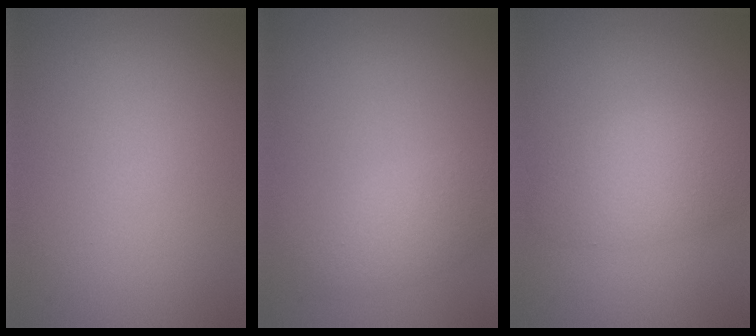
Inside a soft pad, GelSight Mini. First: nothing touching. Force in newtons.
{"total": 2.7, "press": 2.7, "slide": 0.1}
{"total": 4.2, "press": 4.2, "slide": 0.1}